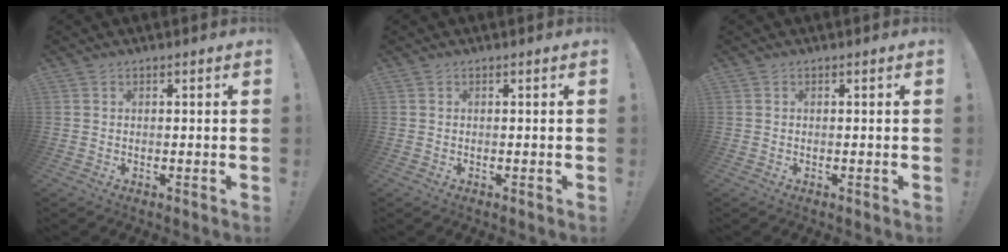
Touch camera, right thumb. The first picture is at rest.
{"total": 0.0}
{"total": 0.0}